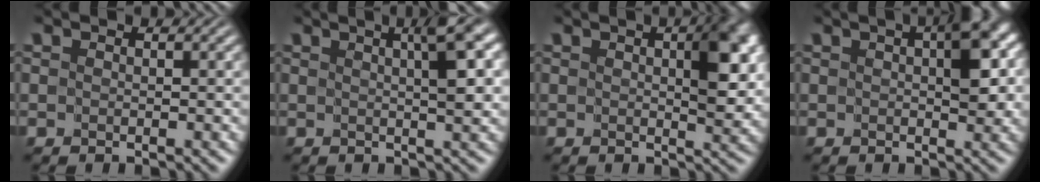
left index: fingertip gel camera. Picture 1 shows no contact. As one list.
[{"total": 4.0, "force": [1.4, 0.4, 3.7], "torque": [-0.042, 0.006, 0.020]}, {"total": 5.0, "force": [1.1, 2.2, 4.3], "torque": [-0.056, 0.000, 0.018]}, {"total": 4.4, "force": [0.9, 1.9, 3.9], "torque": [-0.049, 0.008, 0.009]}]